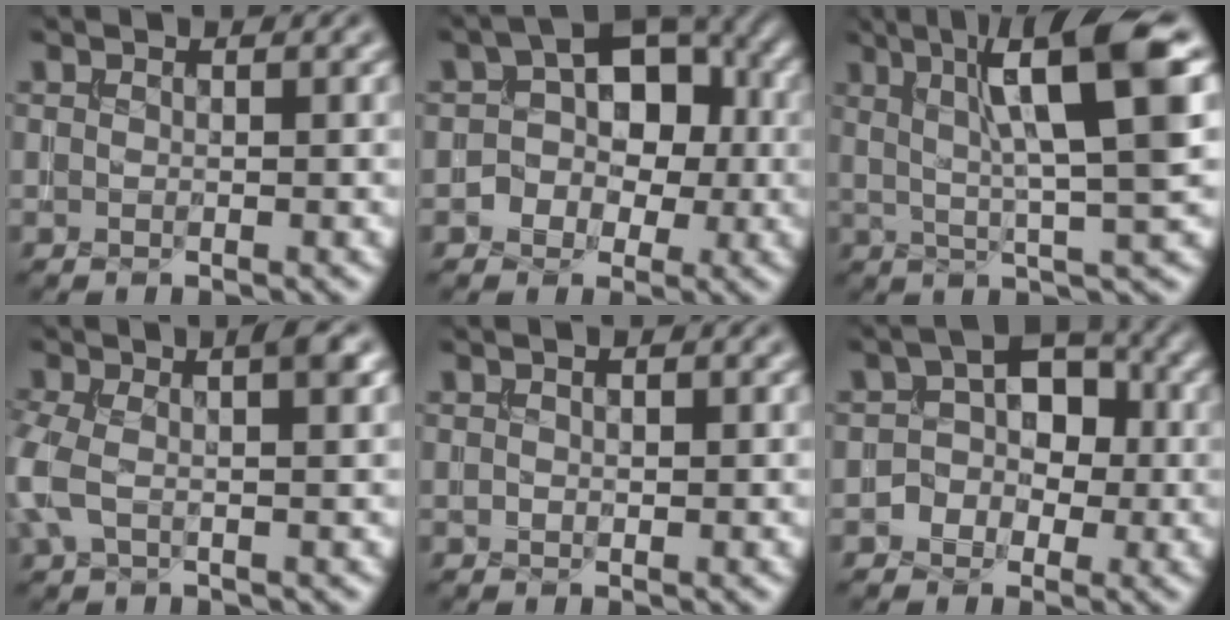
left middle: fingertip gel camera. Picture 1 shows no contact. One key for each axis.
{"total": 5.6, "fx": -0.5, "fy": 4.2, "fz": 3.8, "tx": -0.036, "ty": 0.015, "tz": -0.017}
{"total": 9.9, "fx": 2.9, "fy": 1.6, "fz": 9.3, "tx": -0.128, "ty": 0.007, "tz": 0.045}
{"total": 5.3, "fx": 0.3, "fy": 2.2, "fz": 4.8, "tx": -0.108, "ty": 0.007, "tz": -0.007}
{"total": 0.9, "fx": 0.2, "fy": 0.5, "fz": 0.7, "tx": -0.011, "ty": 0.001, "tz": 0.003}
{"total": 3.9, "fx": -0.7, "fy": 3.1, "fz": 2.2, "tx": -0.012, "ty": 0.012, "tz": -0.019}